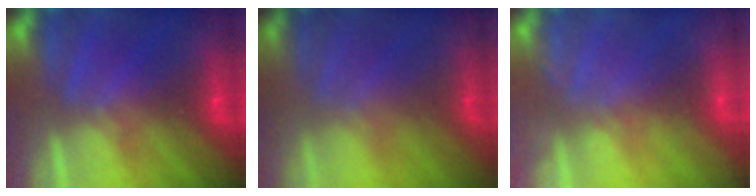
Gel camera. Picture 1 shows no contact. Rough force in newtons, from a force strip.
{"total": 1.6}
{"total": 2.5}